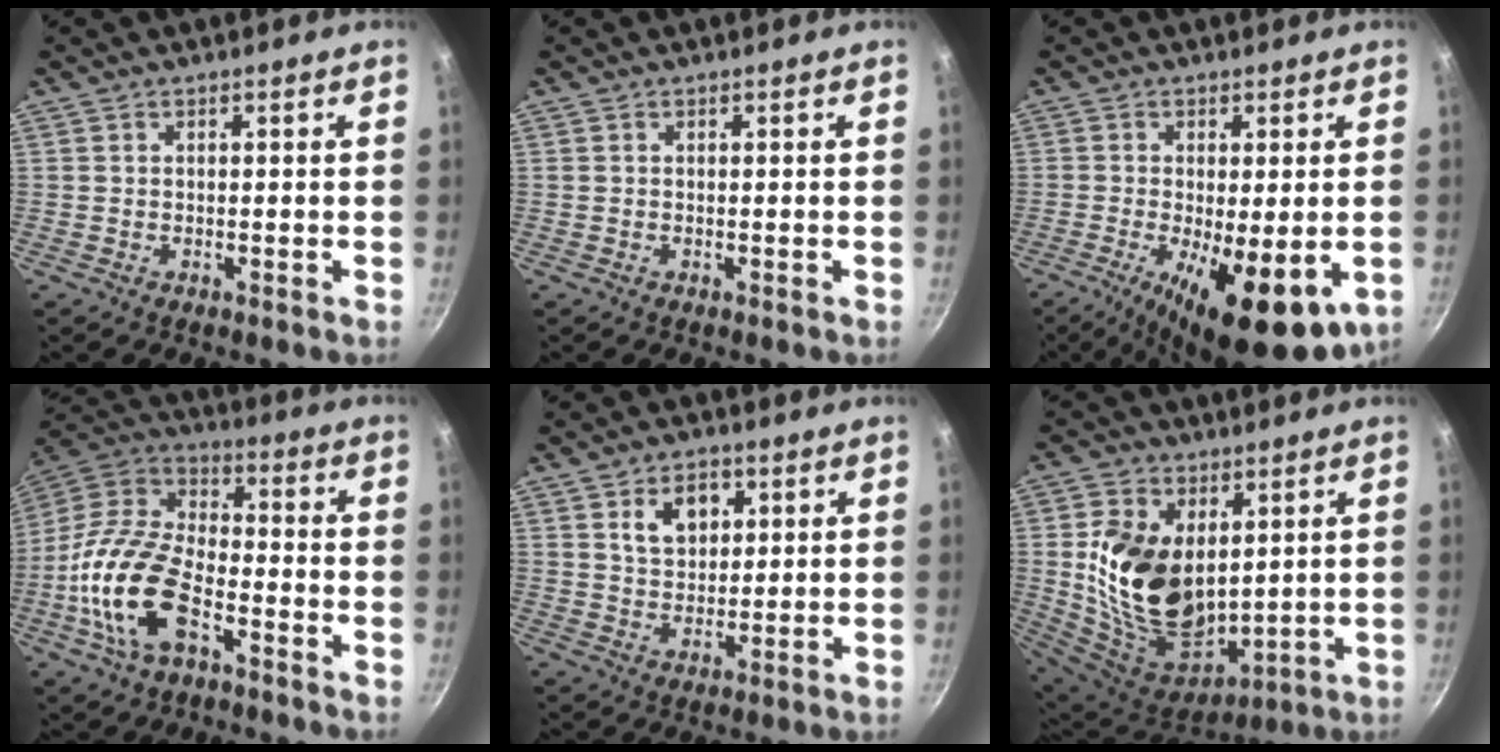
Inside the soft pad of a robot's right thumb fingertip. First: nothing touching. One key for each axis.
{"total": 0.0}
{"total": 17.1, "fx": -6.1, "fy": 6.2, "fz": 14.7, "tx": -0.198, "ty": -0.025, "tz": -0.077}
{"total": 18.6, "fx": -6.9, "fy": 9.8, "fz": 14.2, "tx": -0.283, "ty": 0.041, "tz": -0.134}
{"total": 7.0, "fx": 2.8, "fy": 4.8, "fz": 4.3, "tx": -0.046, "ty": -0.014, "tz": 0.050}
{"total": 19.8, "fx": 2.9, "fy": 12.3, "fz": 15.2, "tx": -0.256, "ty": -0.027, "tz": 0.079}